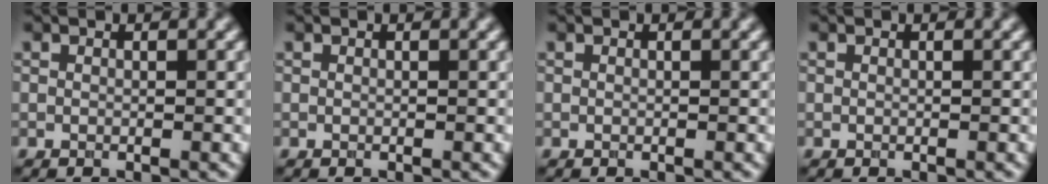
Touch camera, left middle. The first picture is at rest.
{"total": 0.0}
{"total": 0.0}
{"total": 0.0}